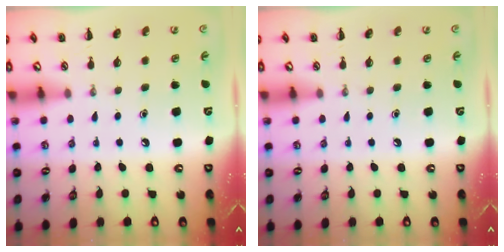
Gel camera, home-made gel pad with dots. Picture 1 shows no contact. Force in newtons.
{"total": 0.0}